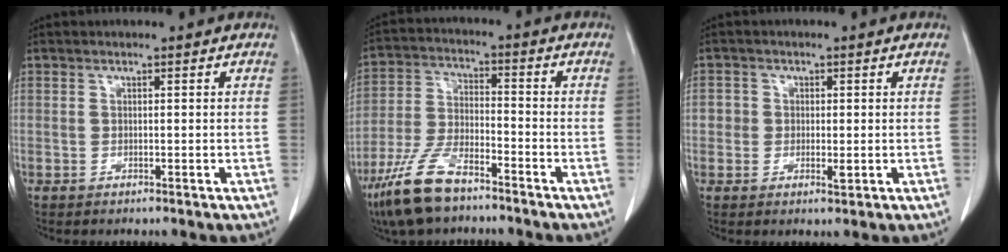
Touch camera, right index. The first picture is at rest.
{"total": 11.0, "force": [-7.9, 3.6, 6.8], "torque": [-0.150, -0.014, -0.154]}
{"total": 2.8, "force": [-0.1, 2.4, 1.4], "torque": [-0.009, 0.004, -0.001]}